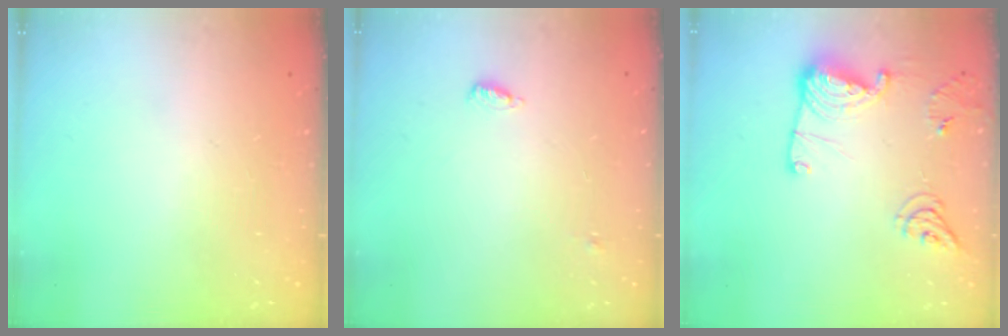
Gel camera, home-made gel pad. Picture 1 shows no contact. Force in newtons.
{"total": 4.5, "press": 4.3, "slide": 1.2}
{"total": 12.9, "press": 12.9, "slide": 0.7}